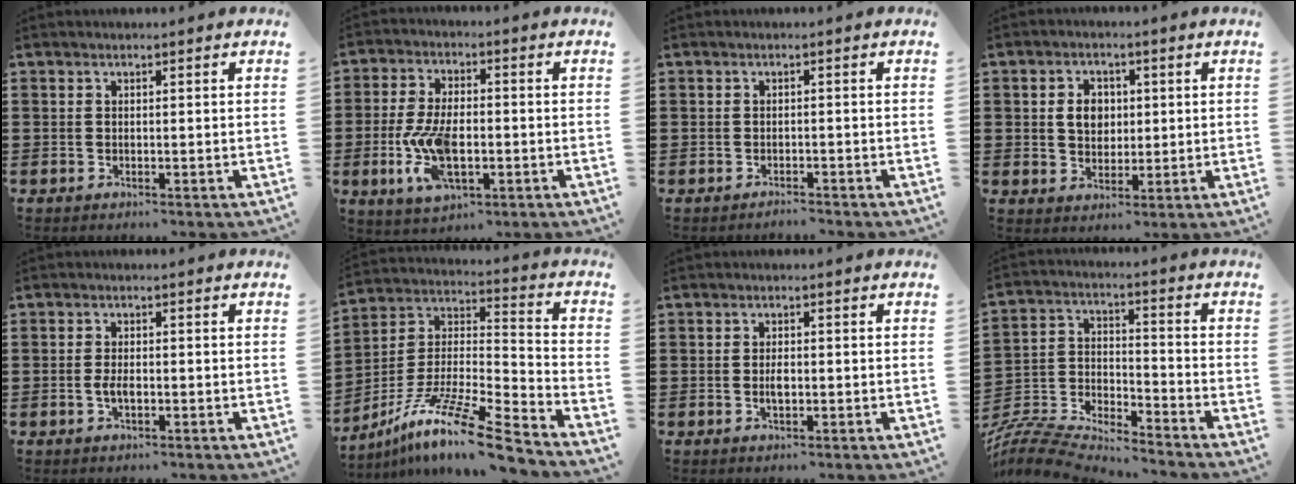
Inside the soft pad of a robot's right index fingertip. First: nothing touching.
{"total": 9.7, "force": [-2.5, 4.5, 8.1], "torque": [-0.191, -0.009, -0.049]}
{"total": 1.1, "force": [-1.1, 0.2, -0.2], "torque": [-0.001, 0.006, -0.026]}
{"total": 4.6, "force": [0.7, 3.6, 2.8], "torque": [-0.058, 0.011, 0.007]}
{"total": 2.4, "force": [-0.6, 1.1, 2.0], "torque": [-0.046, -0.001, -0.013]}
{"total": 13.3, "force": [-10.5, 0.5, 8.1], "torque": [-0.152, 0.010, -0.203]}
{"total": 2.2, "force": [-0.3, 1.0, 1.9], "torque": [-0.036, 0.002, -0.005]}
{"total": 6.8, "force": [-6.6, 1.1, 1.0], "torque": [-0.045, -0.010, -0.140]}